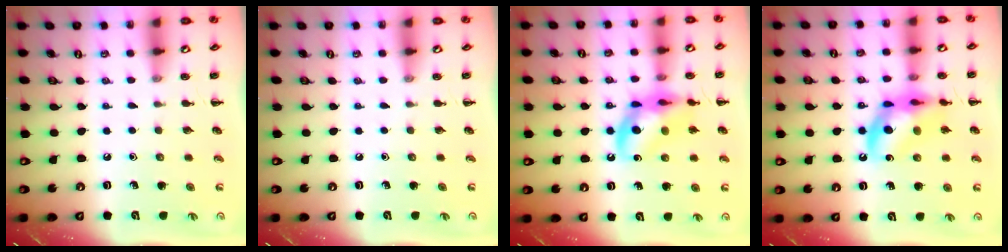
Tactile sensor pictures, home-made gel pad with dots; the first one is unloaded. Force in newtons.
{"total": 0.0}
{"total": 14.1, "press": 13.7, "slide": 3.2}
{"total": 13.9, "press": 13.5, "slide": 3.1}